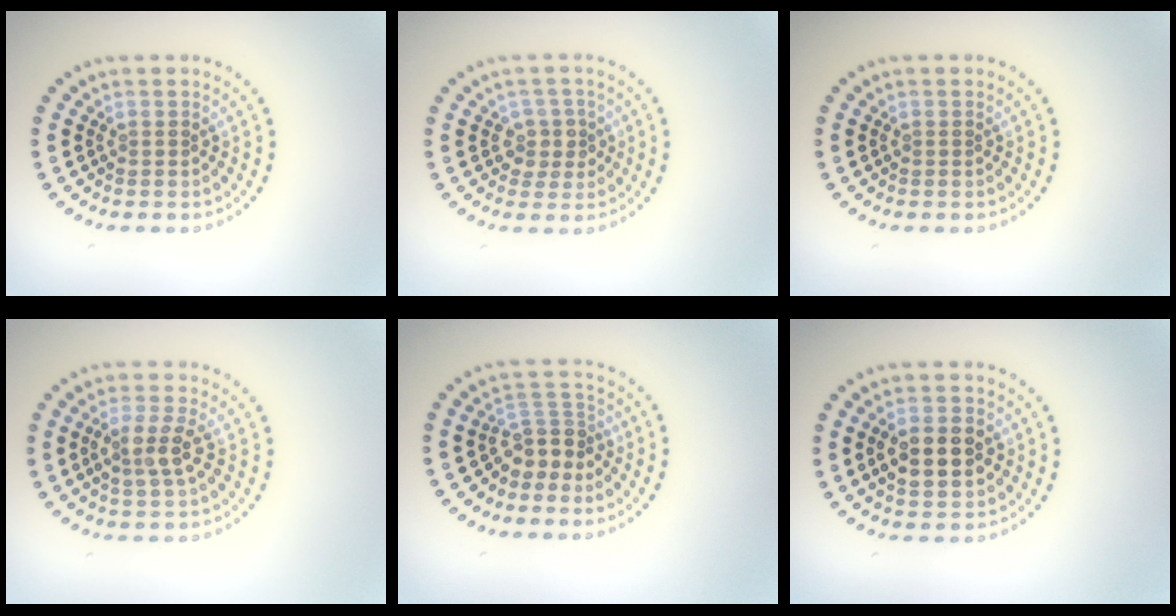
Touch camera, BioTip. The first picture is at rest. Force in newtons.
{"total": 1.8, "press": 1.7, "slide": 0.6}
{"total": 0.0}
{"total": 2.8, "press": 2.6, "slide": 1.1}
{"total": 3.0, "press": 2.3, "slide": 1.9}
{"total": 4.4, "press": 4.4, "slide": 0.3}